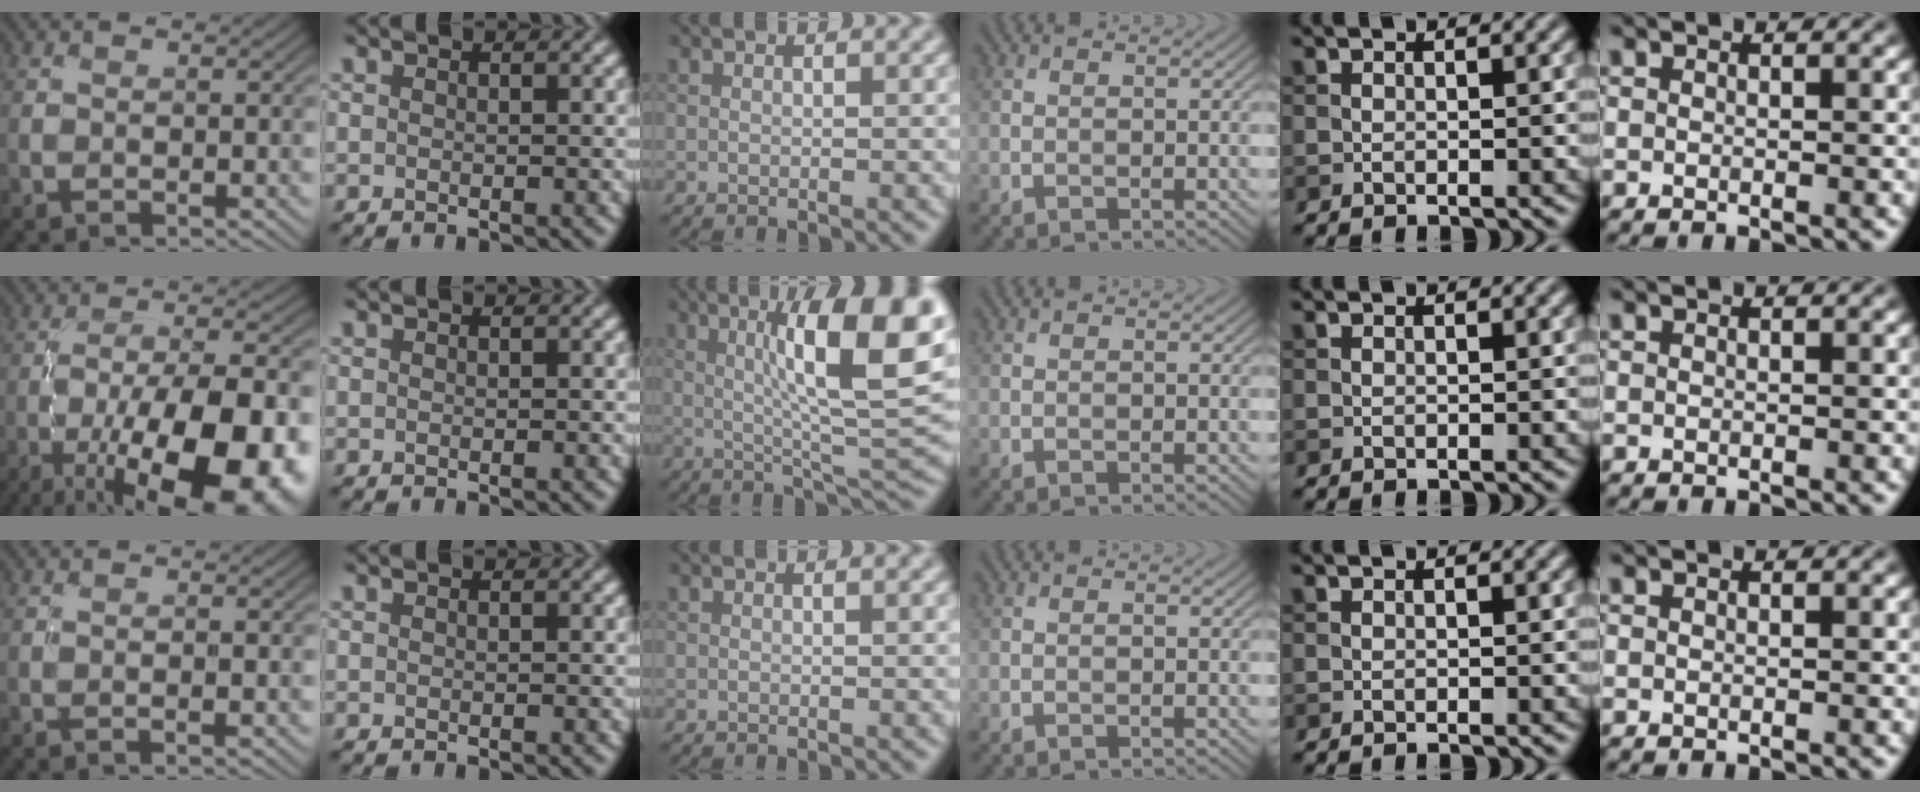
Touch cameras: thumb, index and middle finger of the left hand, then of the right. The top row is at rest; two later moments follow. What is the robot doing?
{"motion": "unscrew", "object": "medicine bottle"}